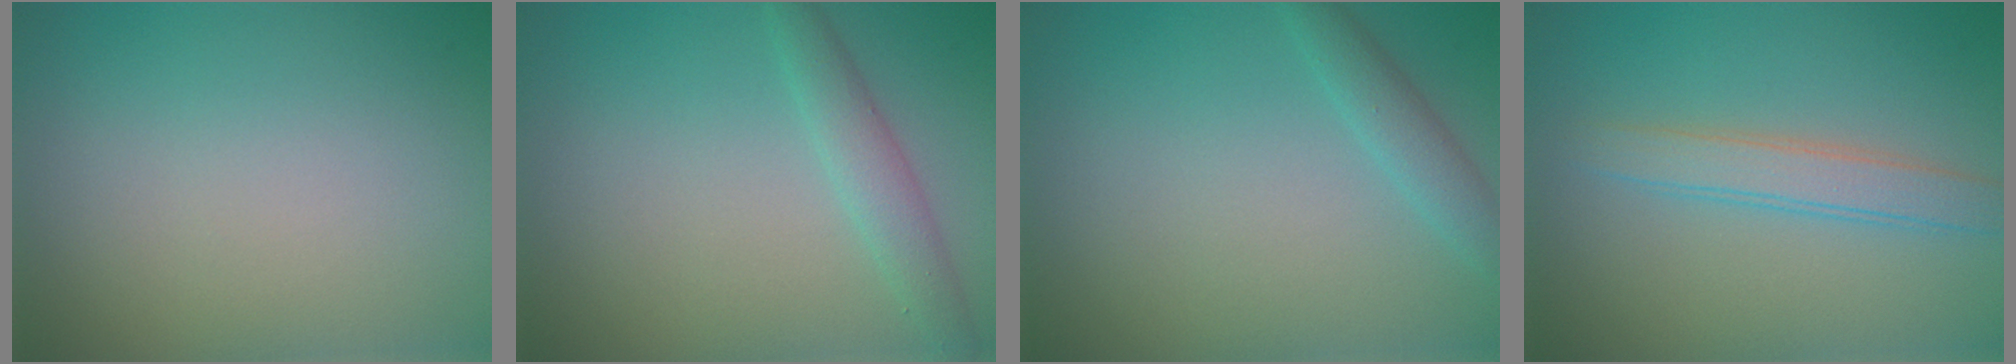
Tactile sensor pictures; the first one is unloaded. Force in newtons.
{"total": 2.2, "press": 2.2, "slide": 0.0}
{"total": 1.9, "press": 1.9, "slide": 0.1}
{"total": 2.8, "press": 2.7, "slide": 0.1}